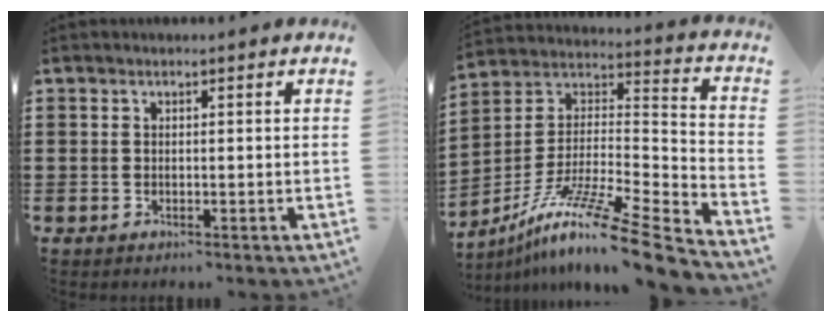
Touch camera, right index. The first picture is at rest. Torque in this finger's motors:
{"motor_torque": [1.25, 0.88, 0.55, 0.21]}